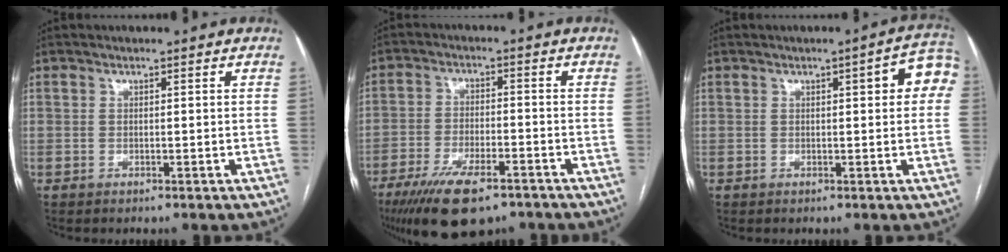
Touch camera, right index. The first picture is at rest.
{"total": 12.8, "force": [-9.0, 4.0, 8.2], "torque": [-0.146, -0.017, -0.147]}
{"total": 5.6, "force": [1.4, 1.3, 5.2], "torque": [-0.054, 0.017, 0.008]}